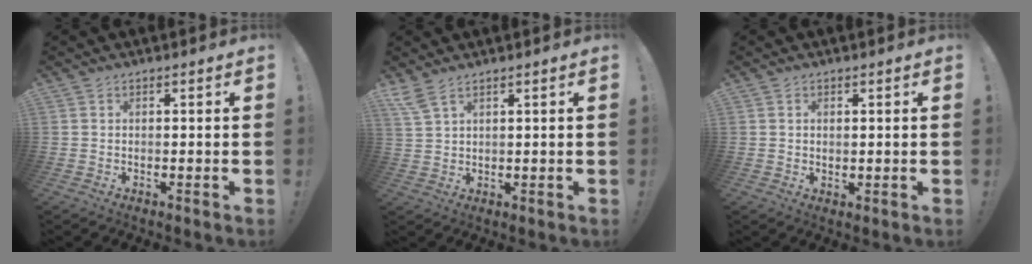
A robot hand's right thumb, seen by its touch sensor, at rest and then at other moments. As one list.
[{"total": 4.3, "force": [3.1, 1.1, 2.7], "torque": [-0.061, -0.010, 0.060]}, {"total": 0.9, "force": [0.6, 0.6, 0.3], "torque": [-0.002, -0.001, 0.012]}]